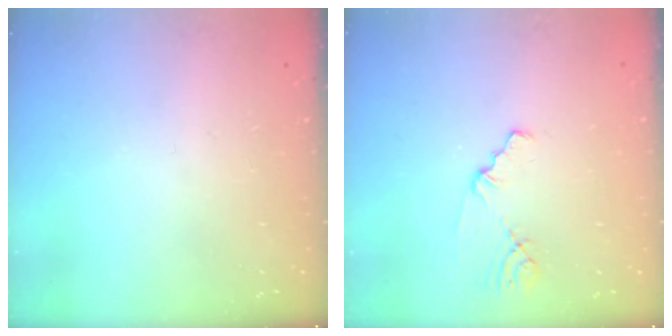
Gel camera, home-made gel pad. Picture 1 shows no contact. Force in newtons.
{"total": 1.1, "press": 1.1, "slide": 0.2}